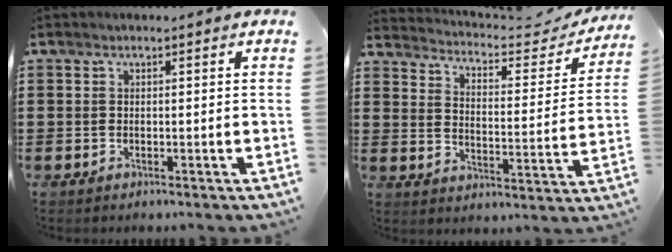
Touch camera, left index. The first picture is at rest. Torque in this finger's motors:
{"motor_torque": [1.19, -0.95, 0.05, 0.01]}